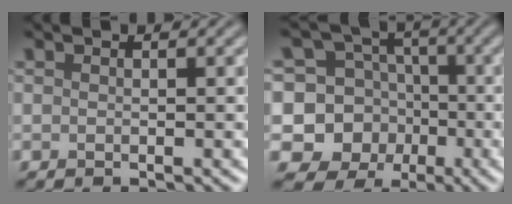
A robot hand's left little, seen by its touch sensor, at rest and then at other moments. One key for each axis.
{"total": 12.5, "fx": -3.2, "fy": 11.8, "fz": 2.6, "tx": -0.081, "ty": -0.008, "tz": -0.061}